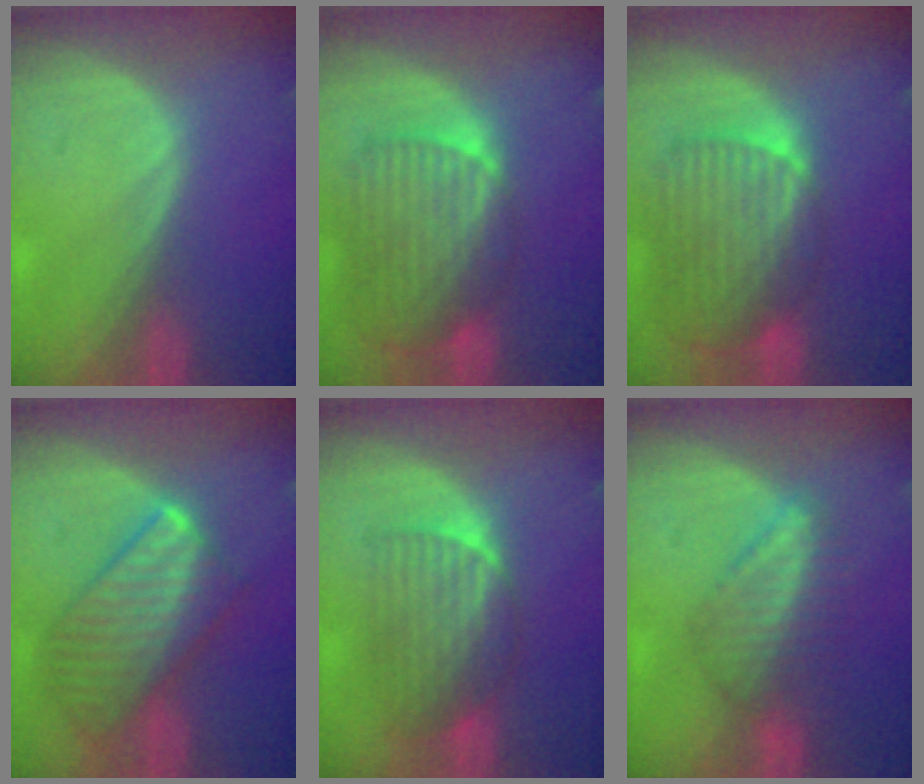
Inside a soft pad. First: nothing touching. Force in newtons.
{"total": 10.6, "press": 9.1, "slide": 5.6}
{"total": 10.6, "press": 9.1, "slide": 5.6}
{"total": 10.1, "press": 10.1, "slide": 0.7}
{"total": 6.9, "press": 6.9, "slide": 0.4}
{"total": 6.3, "press": 6.1, "slide": 1.4}